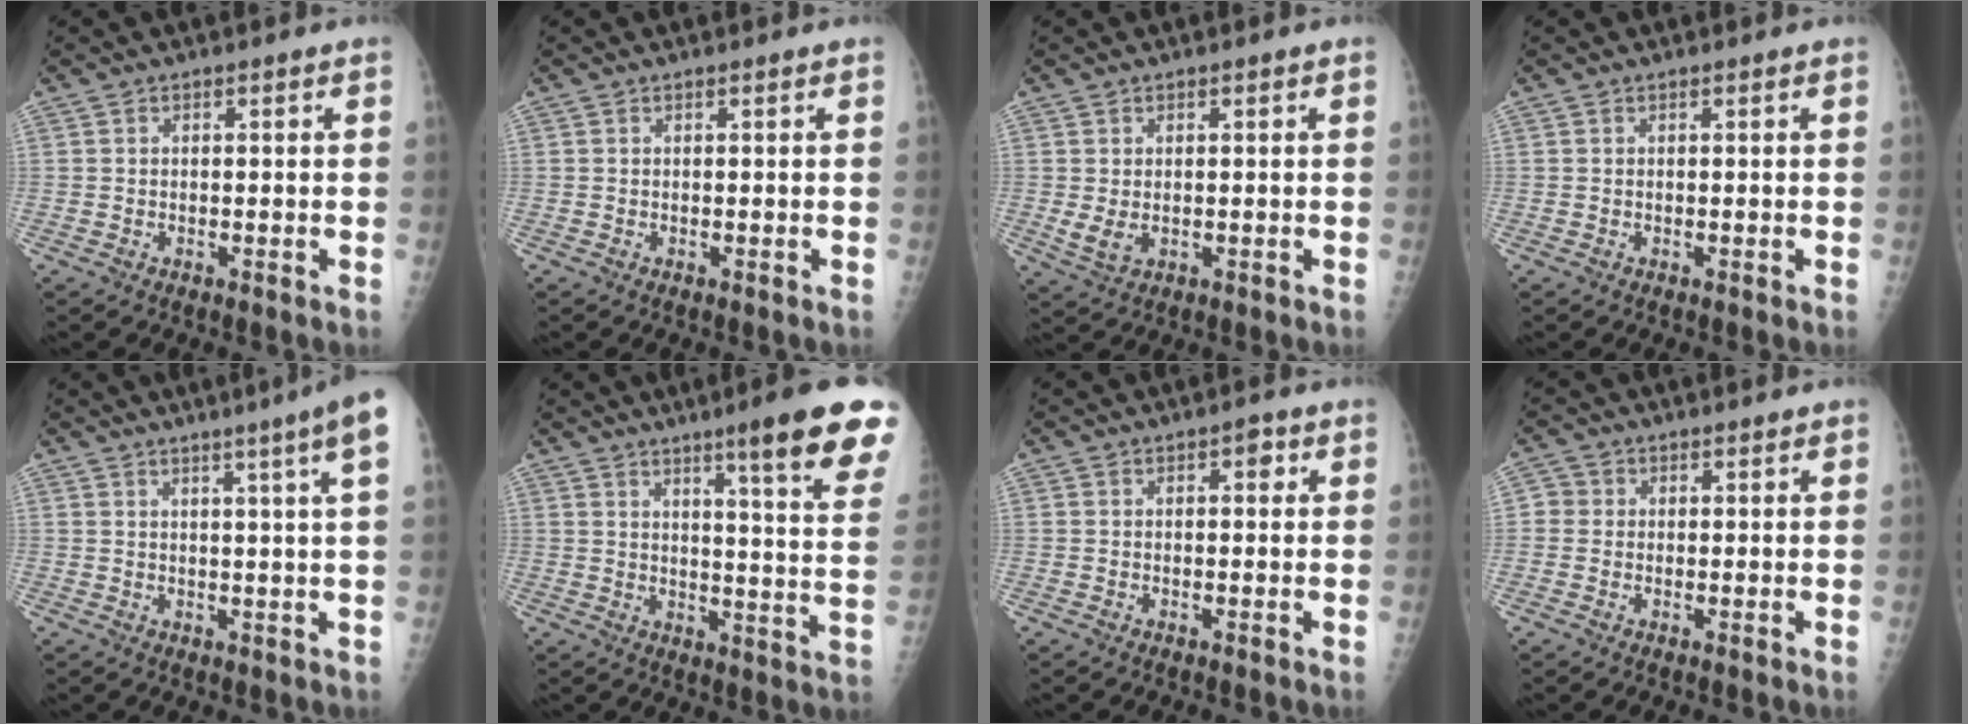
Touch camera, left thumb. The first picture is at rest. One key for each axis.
{"total": 0.0}
{"total": 3.3, "fx": -0.2, "fy": 2.1, "fz": 2.5, "tx": -0.054, "ty": -0.003, "tz": 0.002}
{"total": 0.0}
{"total": 8.2, "fx": 4.4, "fy": -1.1, "fz": 6.8, "tx": -0.089, "ty": -0.007, "tz": 0.048}
{"total": 17.2, "fx": 11.1, "fy": 1.3, "fz": 13.1, "tx": -0.147, "ty": -0.055, "tz": 0.137}
{"total": 1.8, "fx": 0.6, "fy": 1.0, "fz": 1.4, "tx": -0.007, "ty": 0.004, "tz": 0.003}
{"total": 2.3, "fx": 0.3, "fy": 2.2, "fz": 0.6, "tx": 0.007, "ty": 0.003, "tz": 0.000}